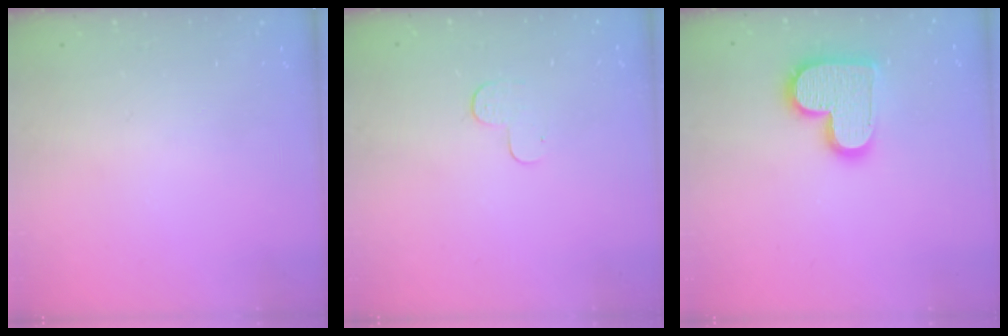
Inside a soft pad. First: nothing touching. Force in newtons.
{"total": 3.1, "press": 3.1, "slide": 0.3}
{"total": 15.1, "press": 15.1, "slide": 1.1}